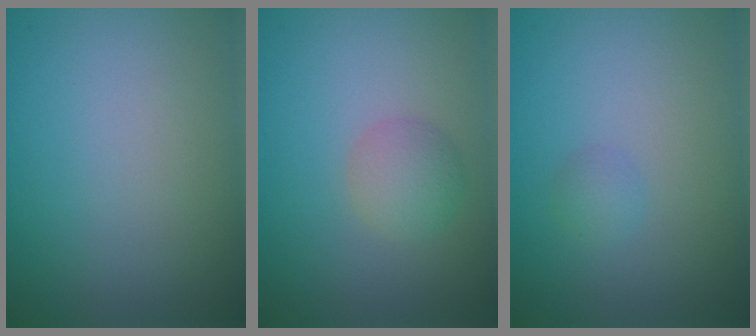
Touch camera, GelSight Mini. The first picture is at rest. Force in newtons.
{"total": 2.2, "press": 2.2, "slide": 0.0}
{"total": 1.0, "press": 1.0, "slide": 0.1}